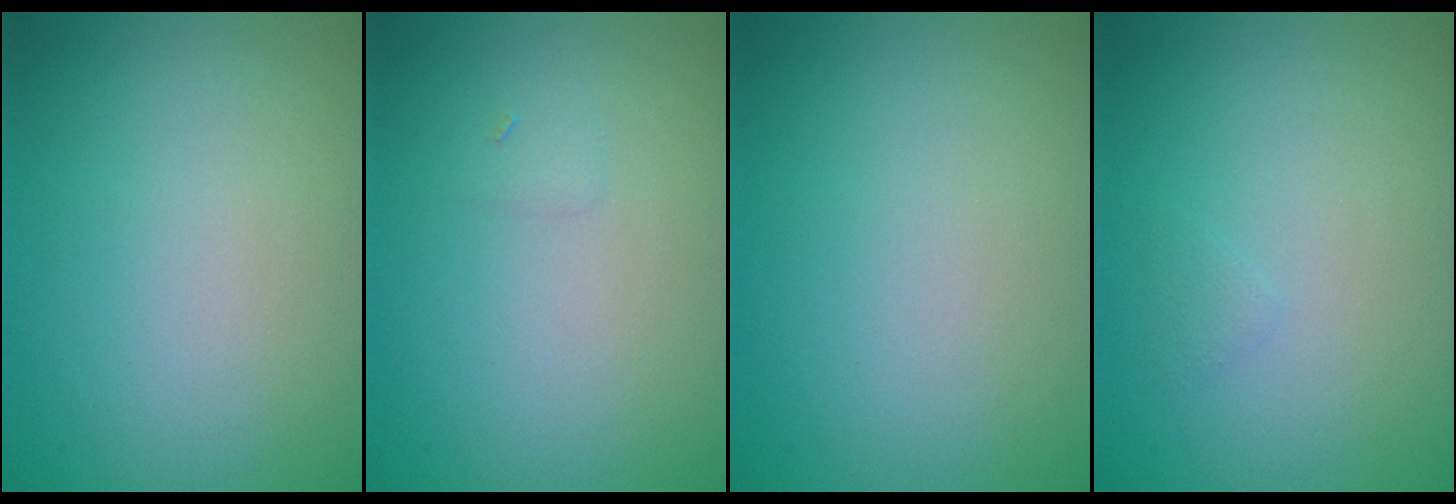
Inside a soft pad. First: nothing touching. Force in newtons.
{"total": 0.5, "press": 0.5, "slide": 0.1}
{"total": 0.0}
{"total": 0.5, "press": 0.5, "slide": 0.1}